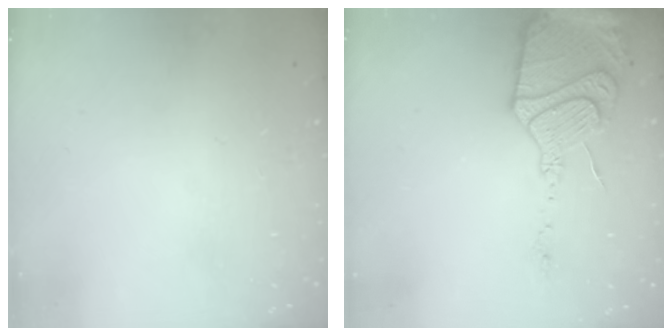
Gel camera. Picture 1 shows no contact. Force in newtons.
{"total": 19.2, "press": 19.1, "slide": 1.6}